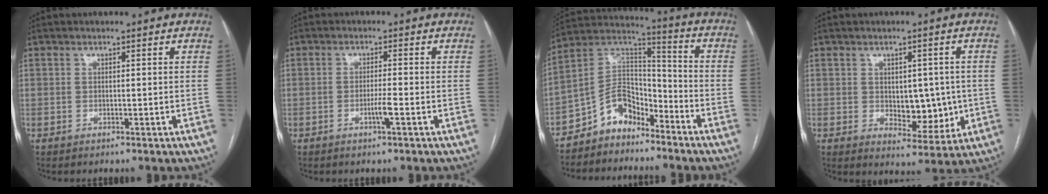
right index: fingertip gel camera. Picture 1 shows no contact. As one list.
[{"total": 2.5, "force": [-1.0, -0.2, 2.3], "torque": [-0.045, -0.003, -0.019]}, {"total": 9.4, "force": [-6.8, 5.3, 3.7], "torque": [-0.073, 0.046, -0.131]}, {"total": 7.4, "force": [-0.3, 4.1, 6.1], "torque": [-0.071, 0.001, 0.009]}]